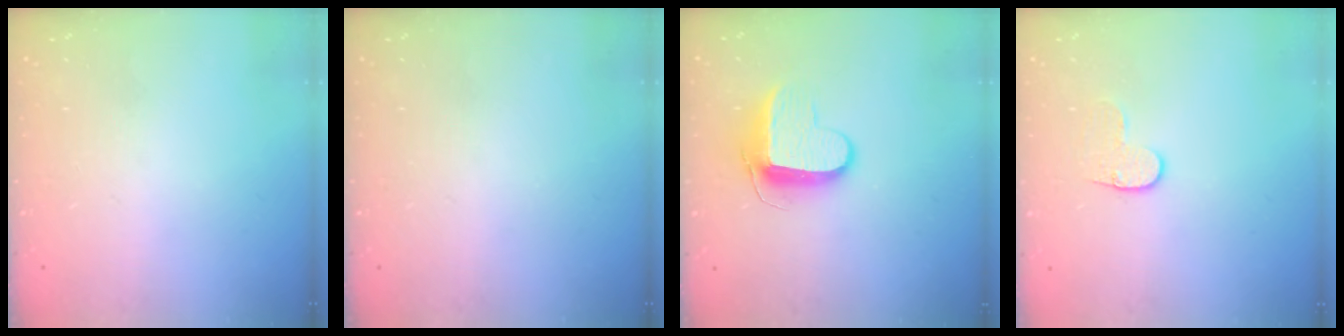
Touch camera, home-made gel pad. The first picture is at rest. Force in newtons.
{"total": 0.0}
{"total": 9.9, "press": 9.9, "slide": 0.7}
{"total": 5.7, "press": 5.6, "slide": 0.6}